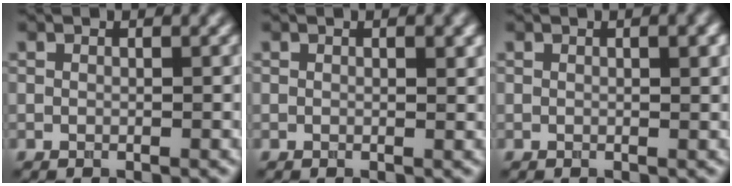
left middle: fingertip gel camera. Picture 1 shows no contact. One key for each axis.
{"total": 1.1, "fx": 0.4, "fy": 0.3, "fz": 0.9, "tx": -0.012, "ty": -0.003, "tz": 0.007}
{"total": 1.4, "fx": 0.5, "fy": 0.3, "fz": 1.3, "tx": -0.018, "ty": 0.001, "tz": 0.008}